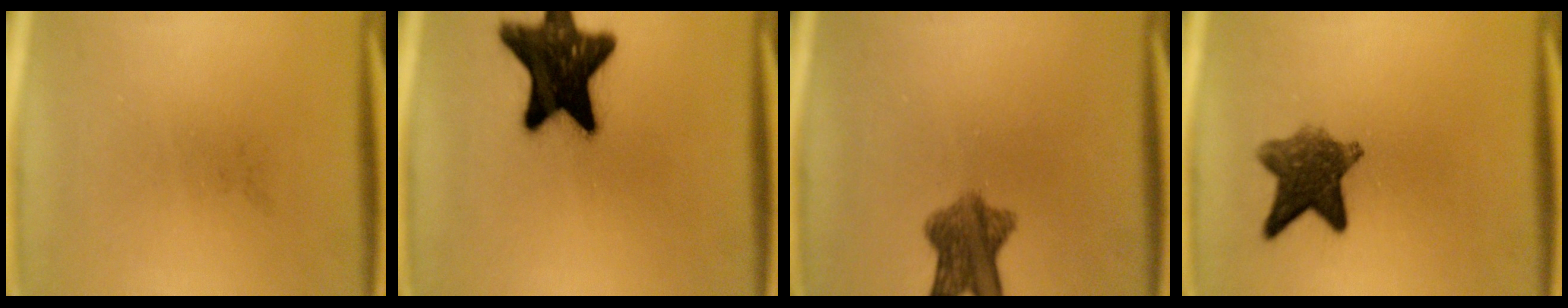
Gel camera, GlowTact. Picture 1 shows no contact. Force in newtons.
{"total": 19.0}
{"total": 7.3}
{"total": 7.9}